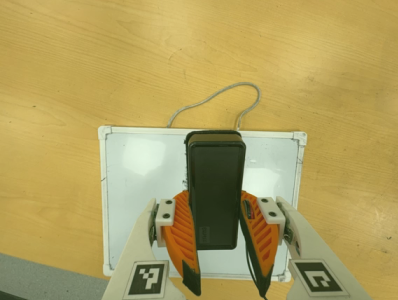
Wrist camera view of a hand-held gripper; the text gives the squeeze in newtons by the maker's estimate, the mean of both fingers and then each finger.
{"total": 8.4, "left": 6.6, "right": 10.2}